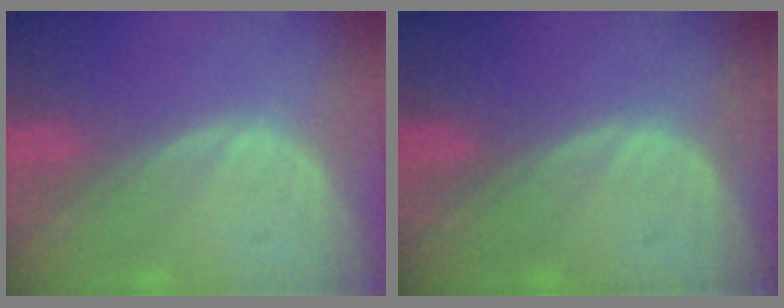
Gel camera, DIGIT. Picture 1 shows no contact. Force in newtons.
{"total": 0.0}